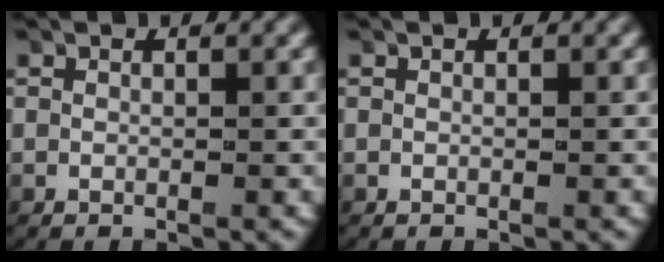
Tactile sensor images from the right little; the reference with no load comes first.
{"total": 0.0}